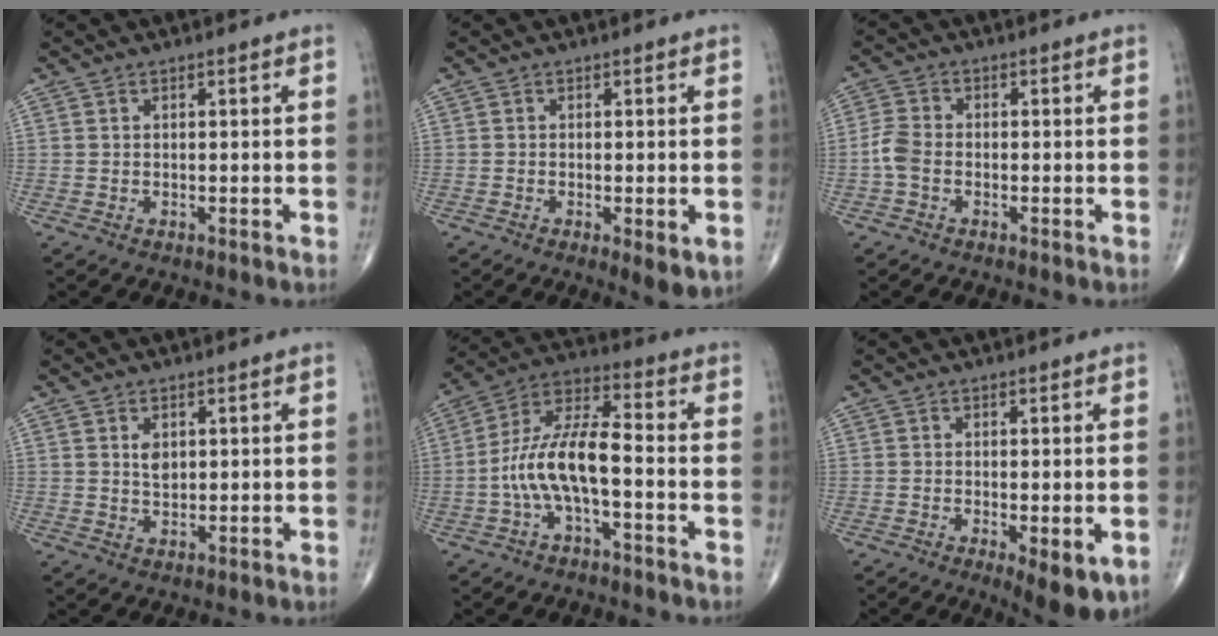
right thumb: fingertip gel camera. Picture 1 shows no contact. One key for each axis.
{"total": 4.0, "fx": -1.1, "fy": 1.0, "fz": 3.7, "tx": -0.058, "ty": -0.012, "tz": -0.017}
{"total": 3.9, "fx": -1.2, "fy": 2.6, "fz": 2.7, "tx": -0.063, "ty": 0.009, "tz": -0.032}
{"total": 2.6, "fx": 0.8, "fy": 1.7, "fz": 1.8, "tx": -0.023, "ty": -0.006, "tz": 0.016}
{"total": 11.8, "fx": -3.0, "fy": 4.2, "fz": 10.6, "tx": -0.217, "ty": 0.052, "tz": -0.061}
{"total": 7.8, "fx": -2.5, "fy": 2.5, "fz": 6.9, "tx": -0.097, "ty": -0.017, "tz": -0.034}